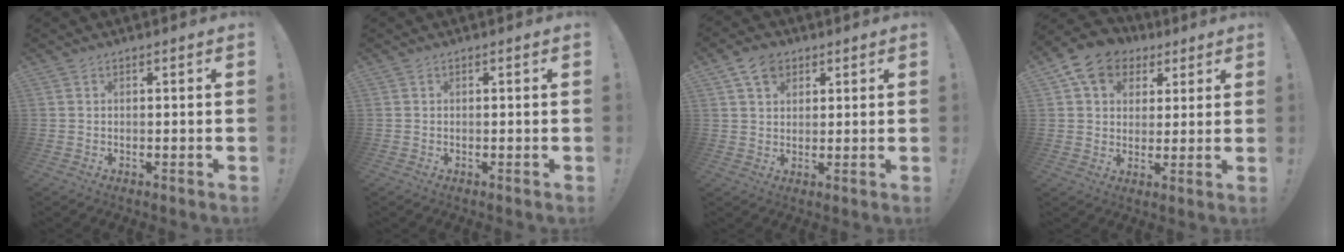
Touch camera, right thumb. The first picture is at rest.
{"total": 0.0}
{"total": 6.4, "force": [3.3, 4.6, 3.1], "torque": [-0.055, -0.004, 0.063]}
{"total": 10.6, "force": [4.6, 8.6, 4.1], "torque": [-0.065, -0.016, 0.093]}